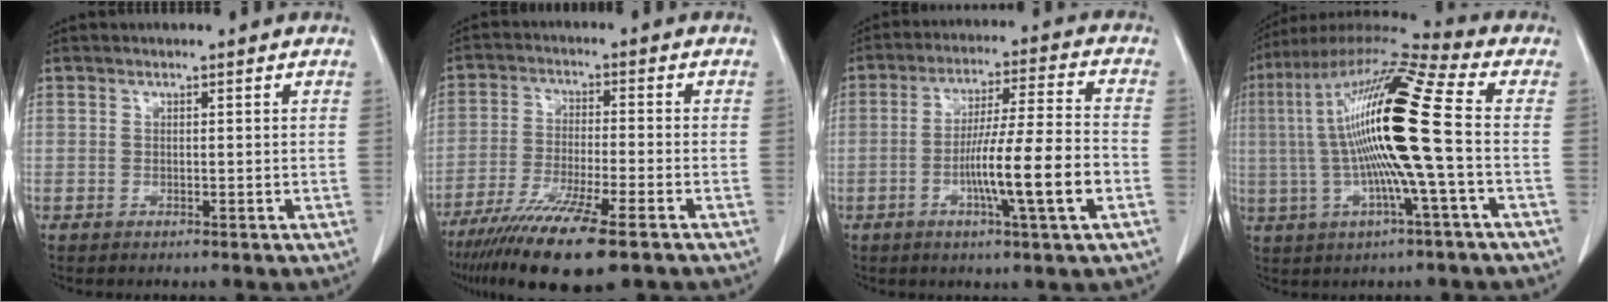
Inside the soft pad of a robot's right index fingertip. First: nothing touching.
{"total": 13.7, "force": [-9.4, 1.1, 9.9], "torque": [-0.185, -0.039, -0.158]}
{"total": 12.7, "force": [-3.7, -0.3, 12.1], "torque": [-0.205, -0.002, -0.066]}
{"total": 19.2, "force": [0.0, 0.5, 19.2], "torque": [-0.370, 0.015, -0.014]}